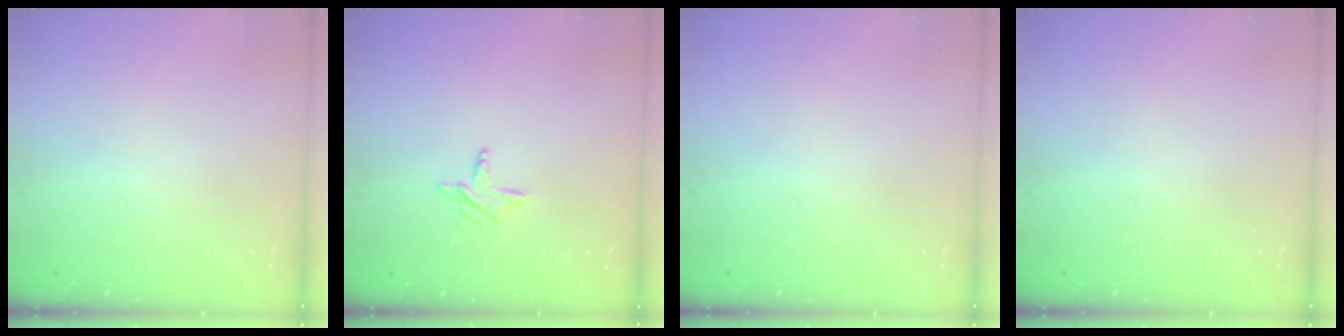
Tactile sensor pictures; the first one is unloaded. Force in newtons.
{"total": 4.5, "press": 4.5, "slide": 0.4}
{"total": 0.0}
{"total": 0.0}